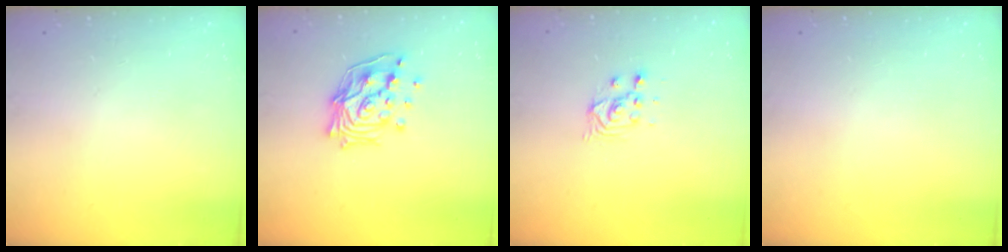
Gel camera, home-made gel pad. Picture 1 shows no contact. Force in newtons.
{"total": 15.4, "press": 15.2, "slide": 1.9}
{"total": 4.4, "press": 4.4, "slide": 0.2}
{"total": 0.0}